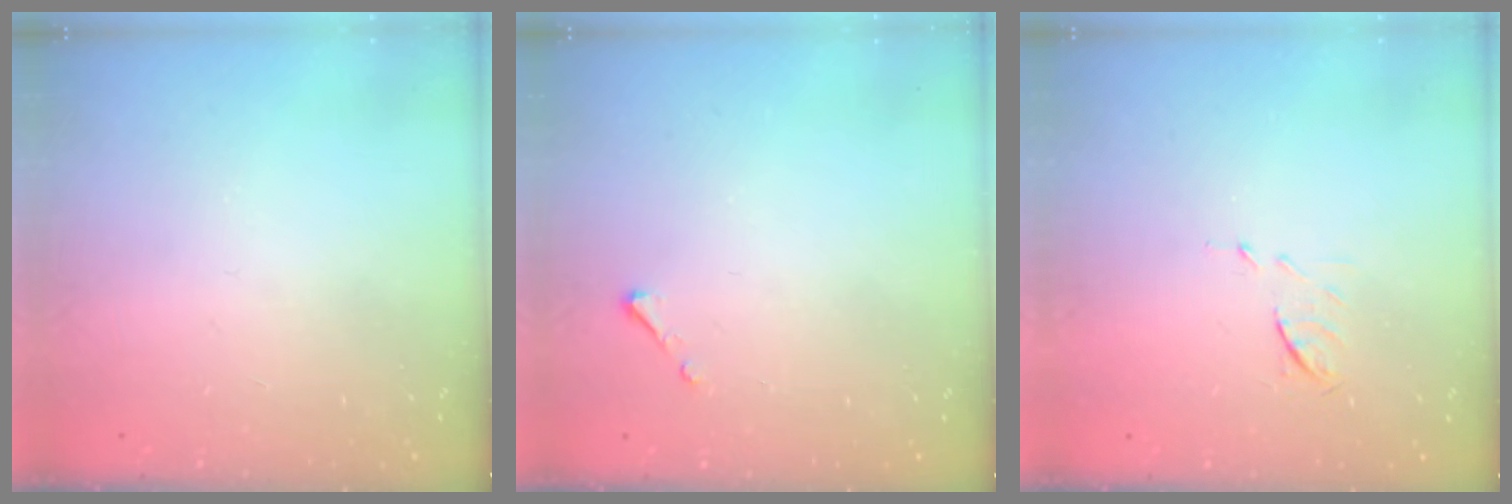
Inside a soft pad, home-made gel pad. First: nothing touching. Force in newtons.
{"total": 2.5, "press": 2.5, "slide": 0.3}
{"total": 5.8, "press": 5.8, "slide": 0.8}